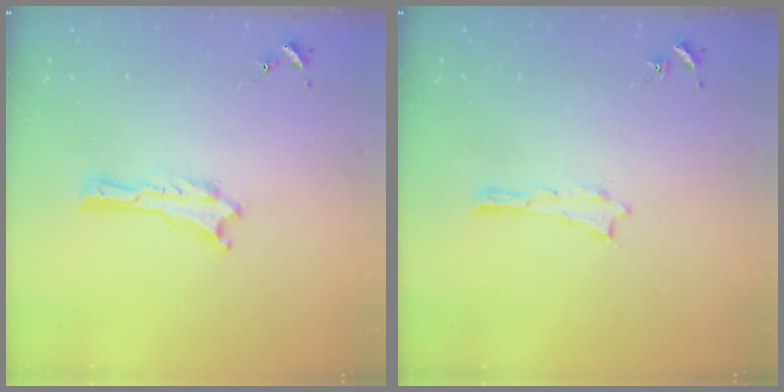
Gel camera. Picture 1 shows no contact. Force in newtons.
{"total": 0.0}